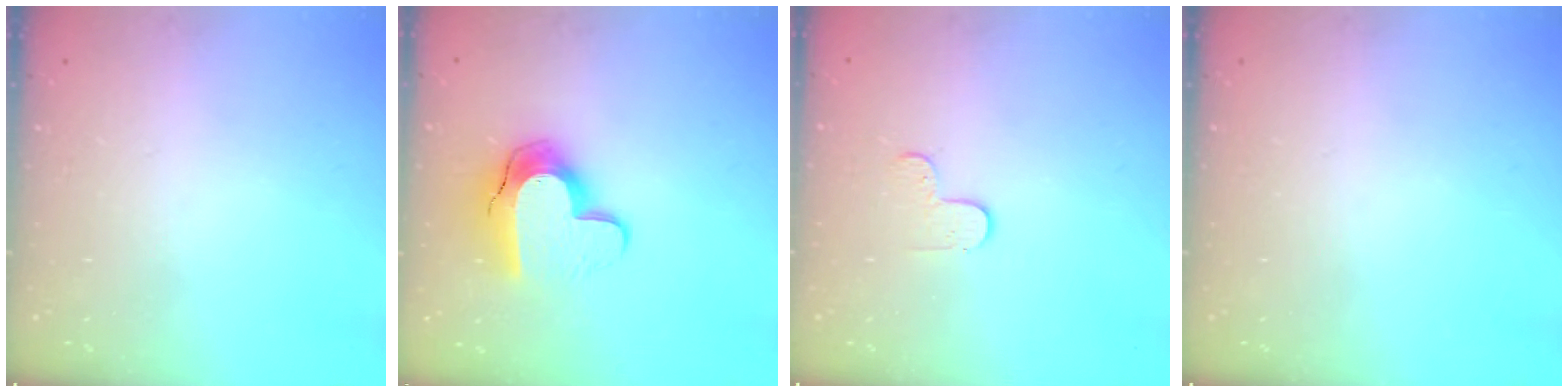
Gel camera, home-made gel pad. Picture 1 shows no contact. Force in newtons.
{"total": 12.7, "press": 12.7, "slide": 0.9}
{"total": 3.6, "press": 3.6, "slide": 0.4}
{"total": 0.0}